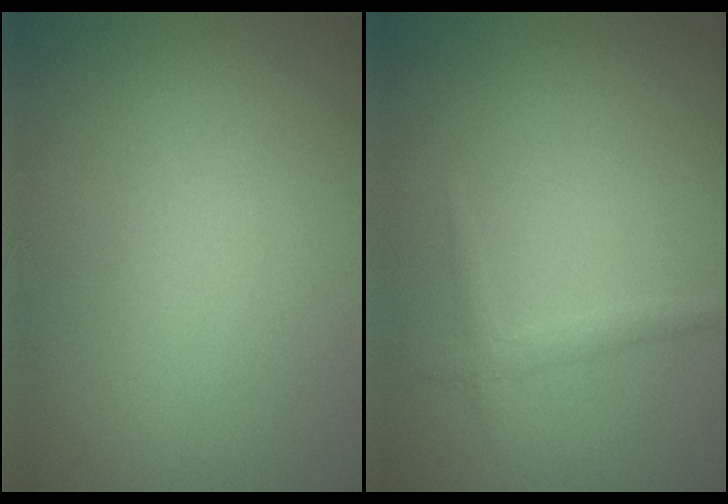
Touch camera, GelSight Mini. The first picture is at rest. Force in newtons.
{"total": 1.2, "press": 1.2, "slide": 0.1}